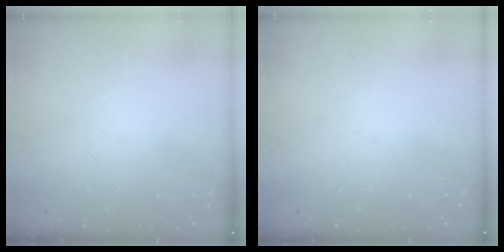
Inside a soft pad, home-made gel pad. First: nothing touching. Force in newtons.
{"total": 0.0}